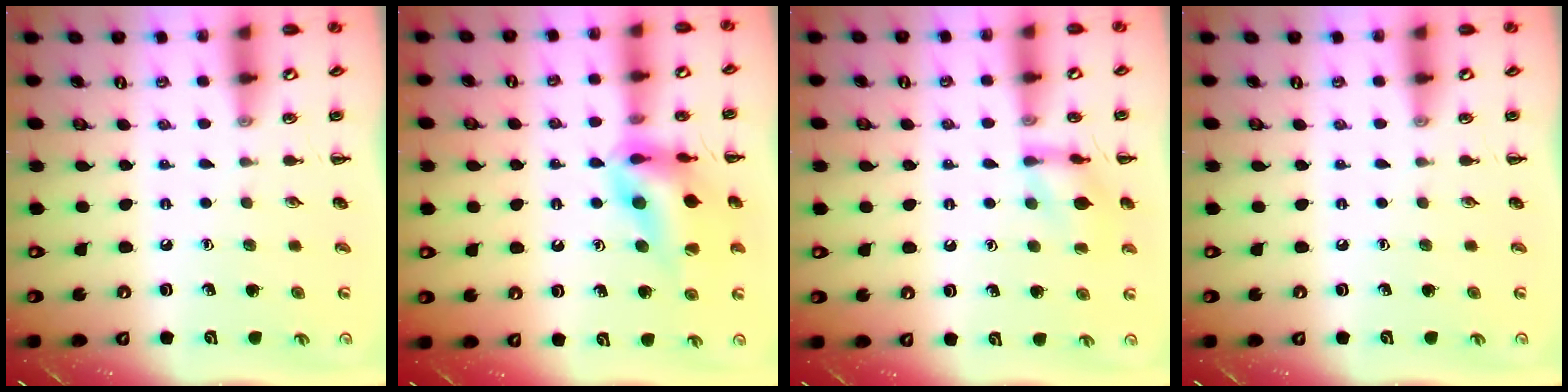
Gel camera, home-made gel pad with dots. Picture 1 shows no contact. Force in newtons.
{"total": 14.7, "press": 14.5, "slide": 2.7}
{"total": 10.9, "press": 10.8, "slide": 0.6}
{"total": 0.0}